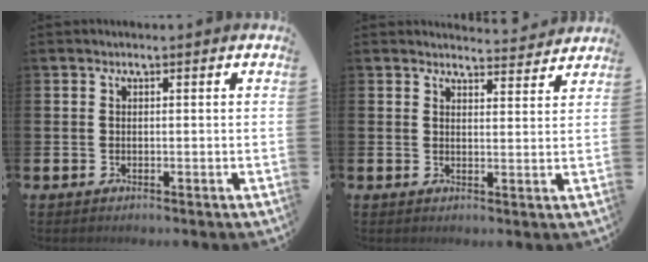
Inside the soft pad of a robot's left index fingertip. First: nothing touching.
{"total": 3.5, "force": [3.5, 0.2, -0.1], "torque": [0.005, -0.027, 0.061]}